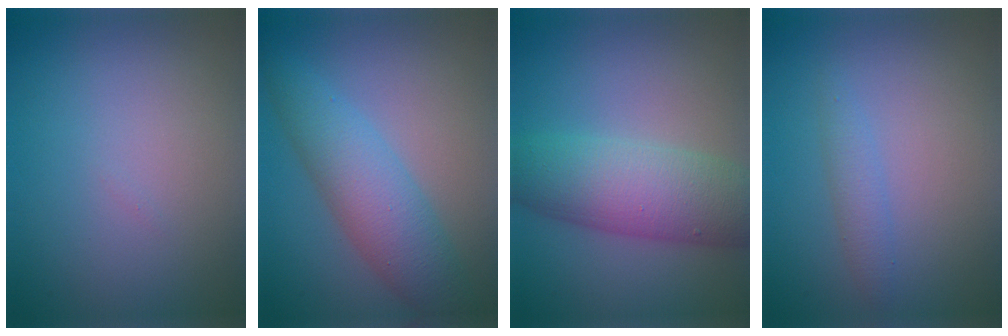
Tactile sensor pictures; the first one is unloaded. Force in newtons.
{"total": 5.3, "press": 5.3, "slide": 0.1}
{"total": 7.2, "press": 7.2, "slide": 0.1}
{"total": 1.4, "press": 1.4, "slide": 0.0}